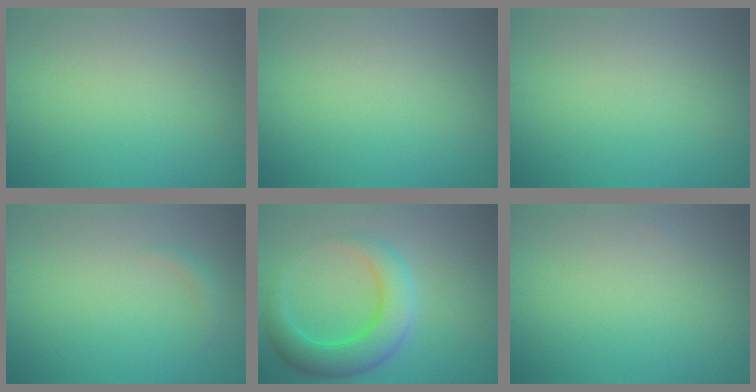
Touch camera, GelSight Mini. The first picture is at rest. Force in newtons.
{"total": 0.0}
{"total": 0.0}
{"total": 0.9, "press": 0.9, "slide": 0.1}
{"total": 5.8, "press": 5.8, "slide": 0.1}
{"total": 0.0}